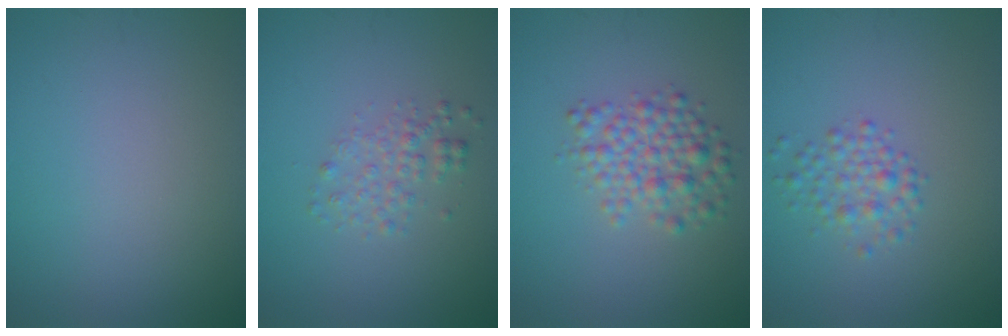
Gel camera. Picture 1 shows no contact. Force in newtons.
{"total": 1.9, "press": 1.9, "slide": 0.1}
{"total": 3.6, "press": 3.6, "slide": 0.2}
{"total": 2.2, "press": 2.2, "slide": 0.1}